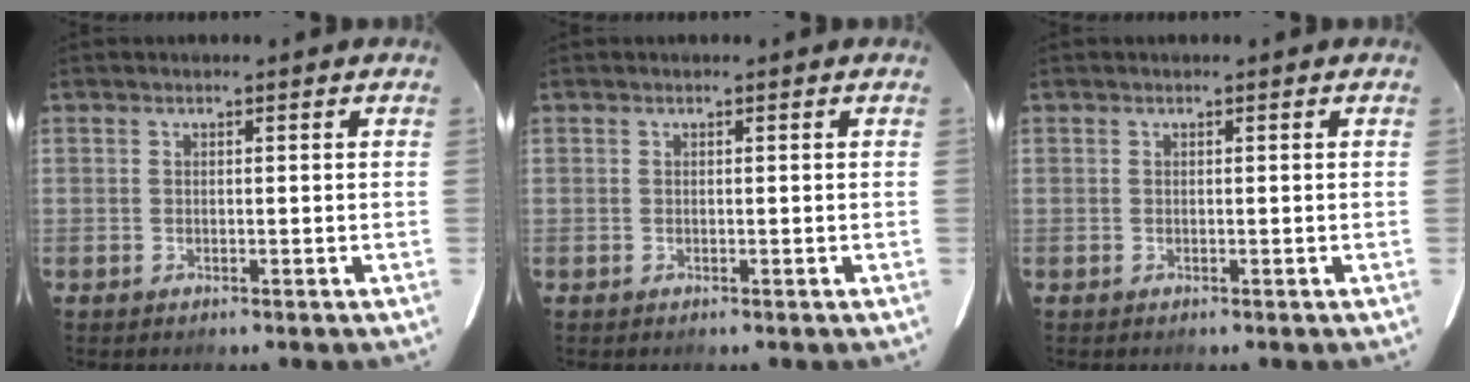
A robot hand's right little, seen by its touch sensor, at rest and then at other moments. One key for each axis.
{"total": 0.0}
{"total": 0.0}